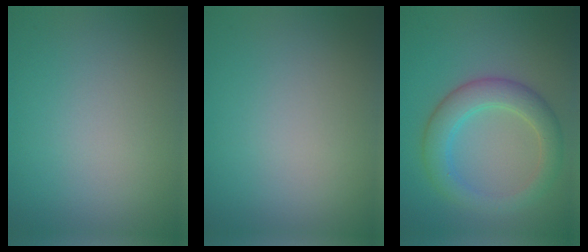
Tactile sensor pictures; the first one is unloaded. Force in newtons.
{"total": 0.0}
{"total": 4.4, "press": 4.4, "slide": 0.1}